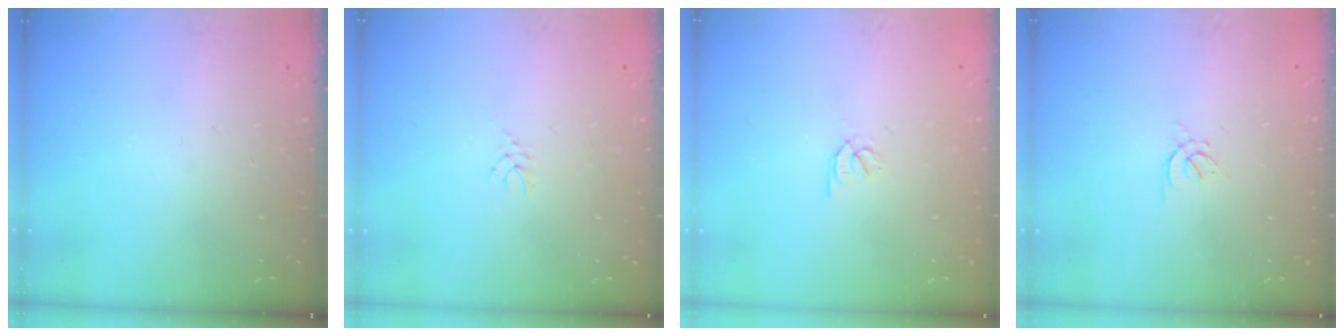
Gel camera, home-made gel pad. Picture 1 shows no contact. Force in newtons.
{"total": 2.1, "press": 2.1, "slide": 0.3}
{"total": 2.1, "press": 2.1, "slide": 0.1}
{"total": 1.5, "press": 1.4, "slide": 0.6}